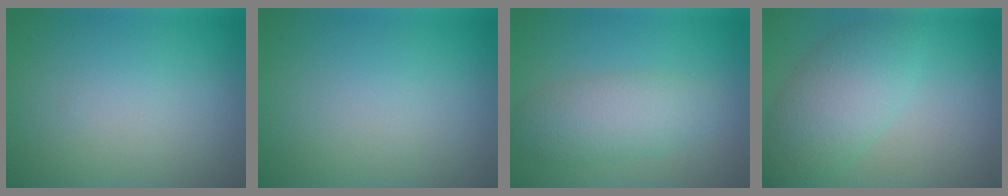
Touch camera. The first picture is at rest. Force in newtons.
{"total": 0.0}
{"total": 3.8, "press": 3.8, "slide": 0.1}
{"total": 5.1, "press": 5.1, "slide": 0.2}